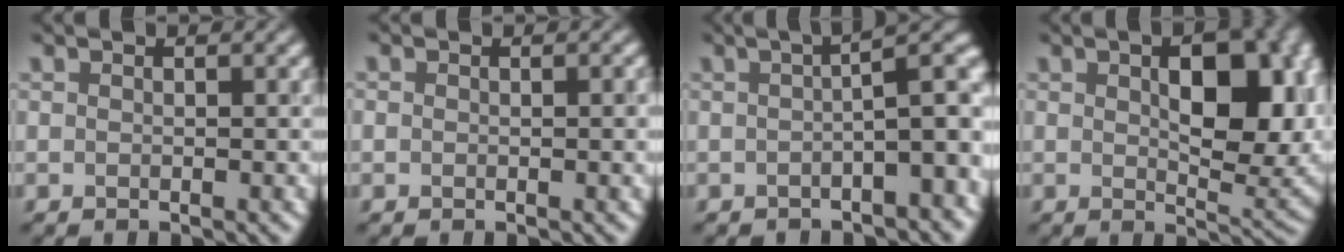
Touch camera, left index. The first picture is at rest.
{"total": 0.9, "force": [0.0, 0.6, 0.7], "torque": [-0.005, -0.003, 0.002]}
{"total": 7.0, "force": [-0.5, 2.1, 6.6], "torque": [-0.064, 0.015, -0.011]}
{"total": 9.4, "force": [1.6, 4.4, 8.1], "torque": [-0.109, 0.000, 0.031]}